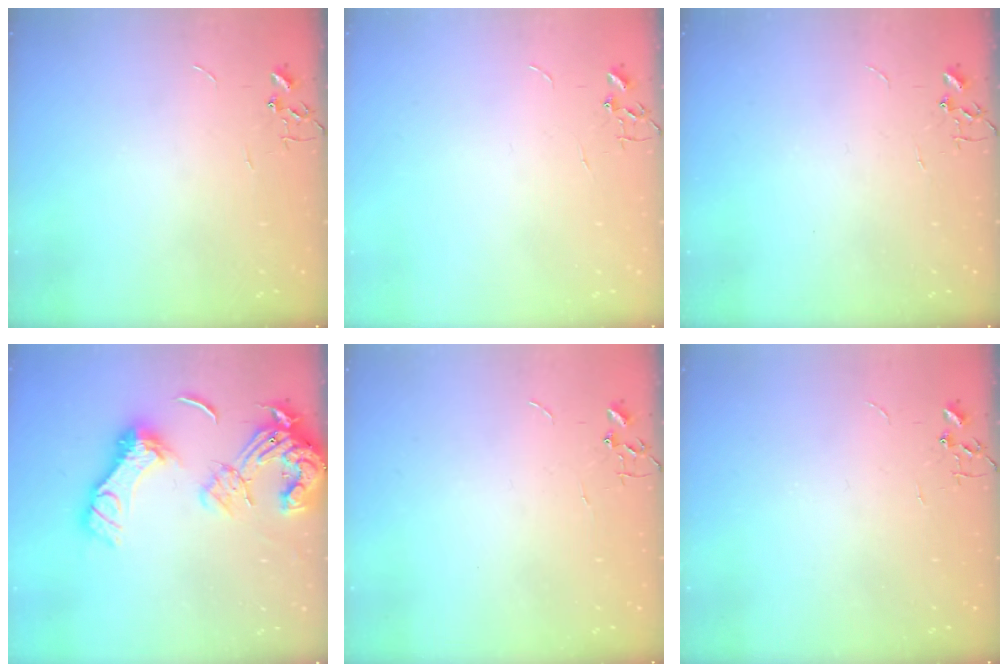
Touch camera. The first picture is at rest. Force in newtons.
{"total": 0.0}
{"total": 0.0}
{"total": 18.5, "press": 18.4, "slide": 1.8}
{"total": 0.0}
{"total": 0.0}